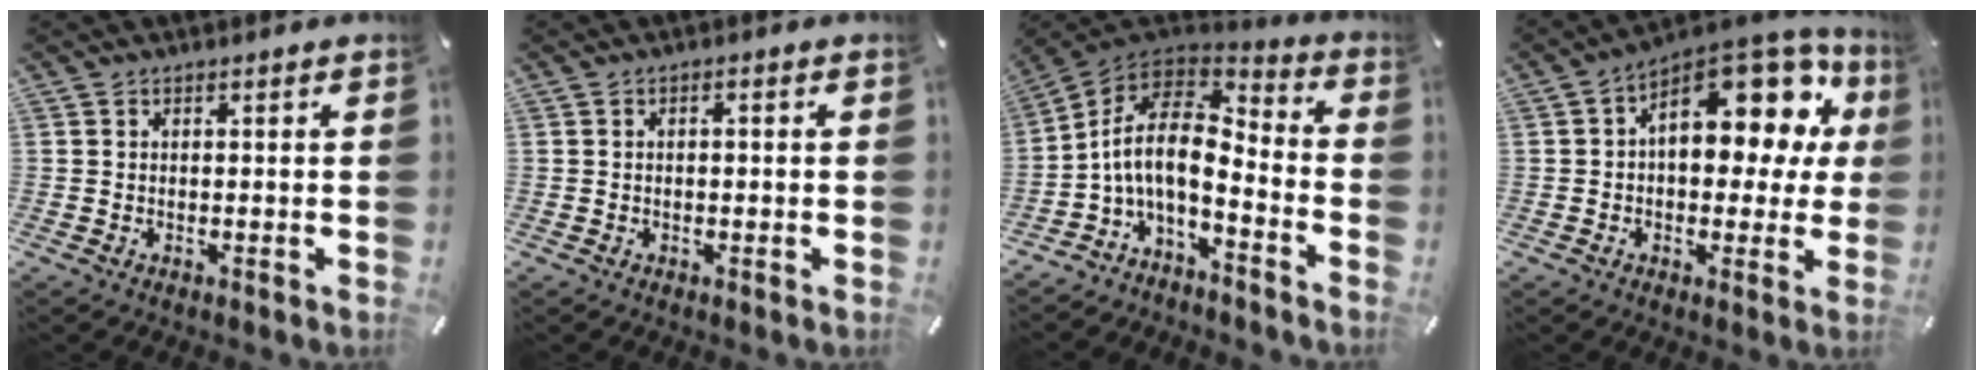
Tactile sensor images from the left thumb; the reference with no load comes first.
{"total": 0.9, "force": [-0.2, 0.5, 0.8], "torque": [-0.014, 0.002, -0.005]}
{"total": 11.6, "force": [-1.9, 5.7, 9.9], "torque": [-0.209, -0.007, -0.037]}
{"total": 18.5, "force": [7.1, 10.3, 13.6], "torque": [-0.169, -0.055, 0.116]}